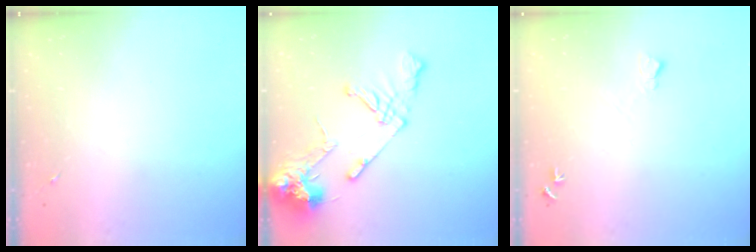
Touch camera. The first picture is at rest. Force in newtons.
{"total": 15.3, "press": 15.2, "slide": 2.0}
{"total": 5.7, "press": 5.7, "slide": 0.7}